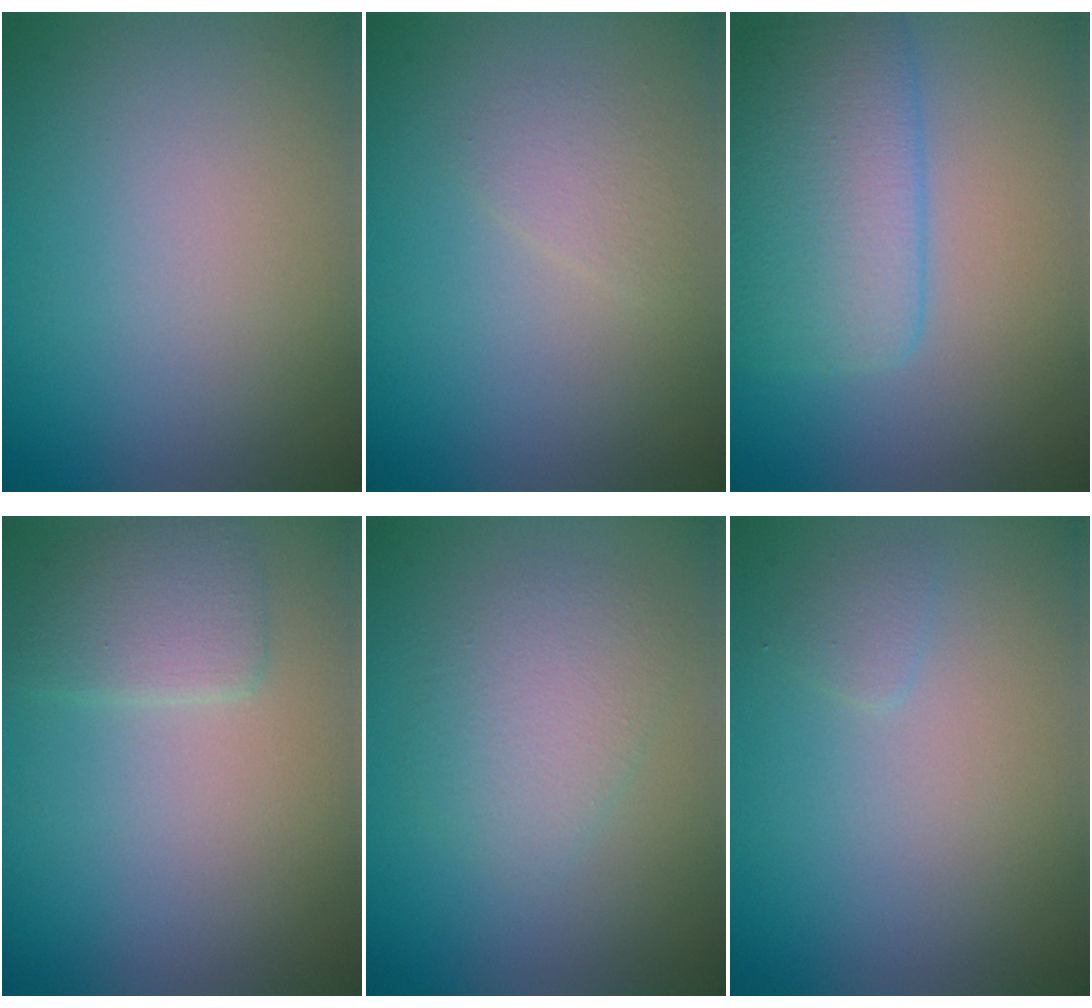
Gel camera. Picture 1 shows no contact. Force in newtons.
{"total": 1.3, "press": 1.3, "slide": 0.0}
{"total": 5.7, "press": 5.7, "slide": 0.2}
{"total": 2.3, "press": 2.2, "slide": 0.3}
{"total": 3.0, "press": 3.0, "slide": 0.1}
{"total": 0.7, "press": 0.7, "slide": 0.0}